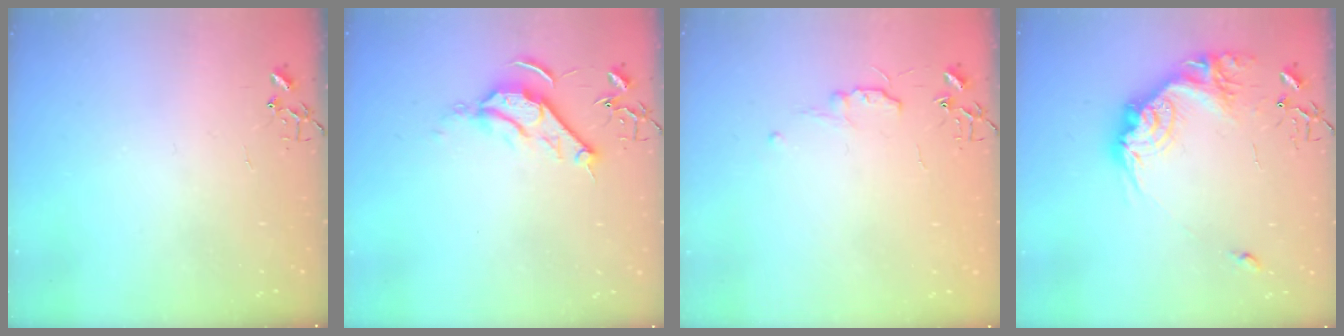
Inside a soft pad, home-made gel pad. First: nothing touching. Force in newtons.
{"total": 9.8, "press": 9.7, "slide": 1.3}
{"total": 5.0, "press": 4.9, "slide": 0.6}
{"total": 20.9, "press": 20.9, "slide": 1.4}